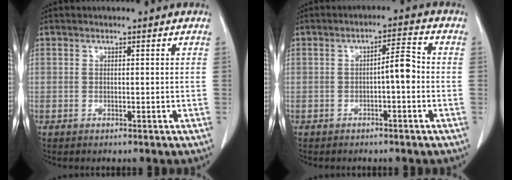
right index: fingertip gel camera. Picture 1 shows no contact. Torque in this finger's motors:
{"motor_torque": [0.47, -0.10, 0.07, 0.03]}